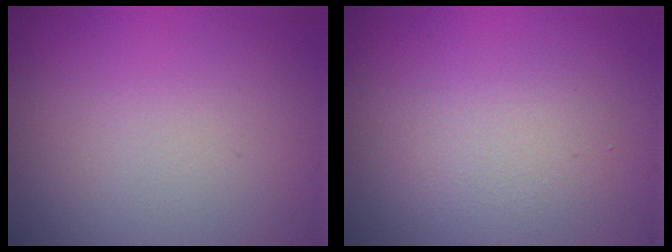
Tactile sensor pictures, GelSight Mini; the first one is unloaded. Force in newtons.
{"total": 2.8, "press": 2.8, "slide": 0.2}